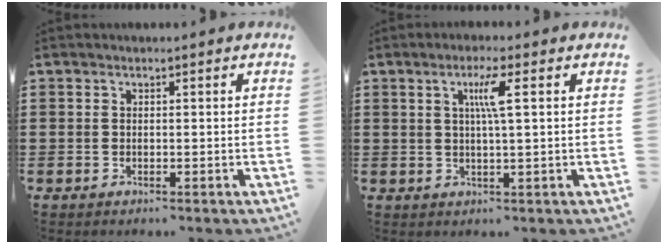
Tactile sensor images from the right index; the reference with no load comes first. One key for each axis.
{"total": 4.2, "fx": 1.2, "fy": -0.1, "fz": 4.0, "tx": -0.082, "ty": 0.000, "tz": 0.016}